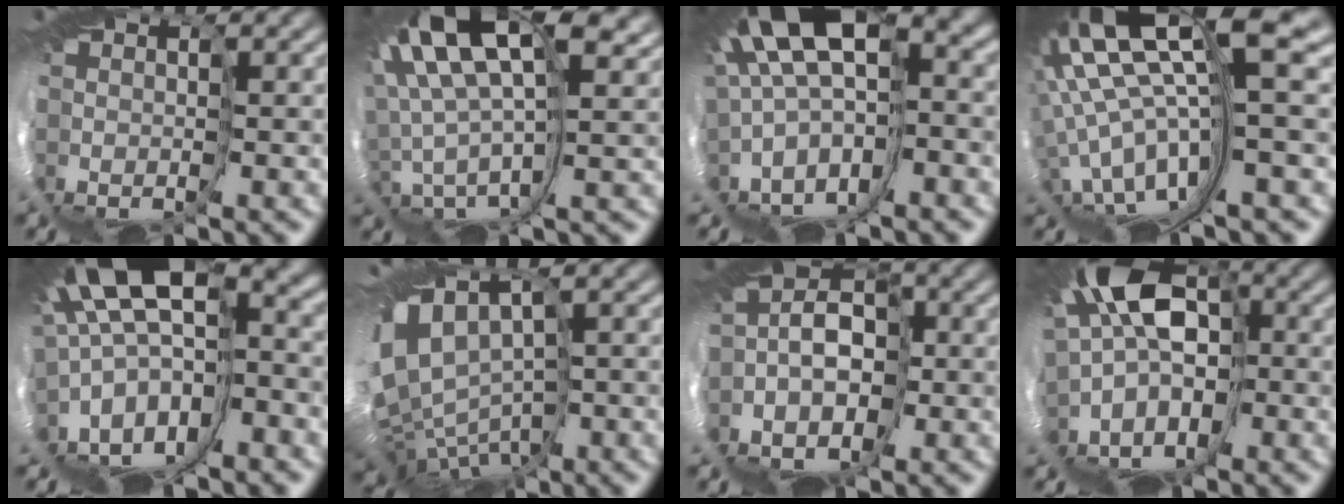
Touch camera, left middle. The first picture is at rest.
{"total": 10.5, "force": [5.8, 2.5, 8.4], "torque": [-0.219, 0.012, 0.114]}
{"total": 9.5, "force": [-0.1, 3.0, 9.0], "torque": [-0.186, 0.009, 0.026]}
{"total": 11.5, "force": [3.1, 0.5, 11.1], "torque": [-0.243, 0.002, 0.078]}
{"total": 10.3, "force": [-2.3, 2.9, 9.6], "torque": [-0.195, -0.008, -0.010]}
{"total": 6.6, "force": [-2.9, 2.8, 5.2], "torque": [-0.128, 0.002, -0.023]}
{"total": 4.2, "force": [-1.9, 3.0, 2.2], "torque": [-0.051, 0.023, -0.056]}
{"total": 8.5, "force": [-0.6, 4.8, 7.0], "torque": [-0.160, 0.008, -0.008]}